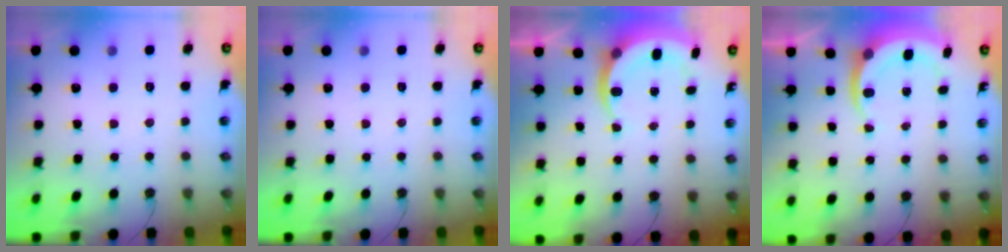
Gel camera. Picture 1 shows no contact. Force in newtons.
{"total": 0.0}
{"total": 6.3, "press": 6.2, "slide": 0.6}
{"total": 6.9, "press": 6.7, "slide": 1.7}